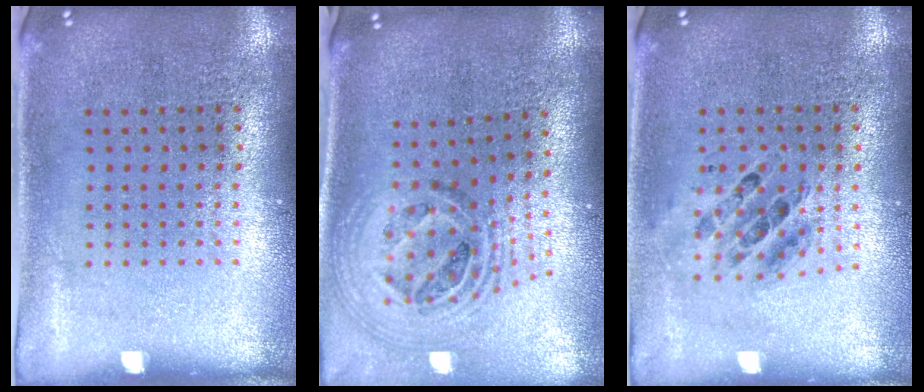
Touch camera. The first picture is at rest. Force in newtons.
{"total": 1.9, "press": 1.5, "slide": 1.1}
{"total": 0.7, "press": 0.7, "slide": 0.1}